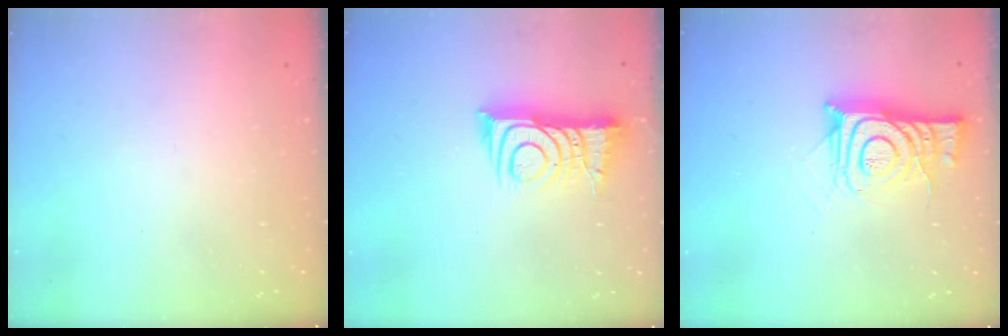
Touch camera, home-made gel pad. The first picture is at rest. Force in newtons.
{"total": 10.1, "press": 10.1, "slide": 1.0}
{"total": 12.1, "press": 12.0, "slide": 1.2}